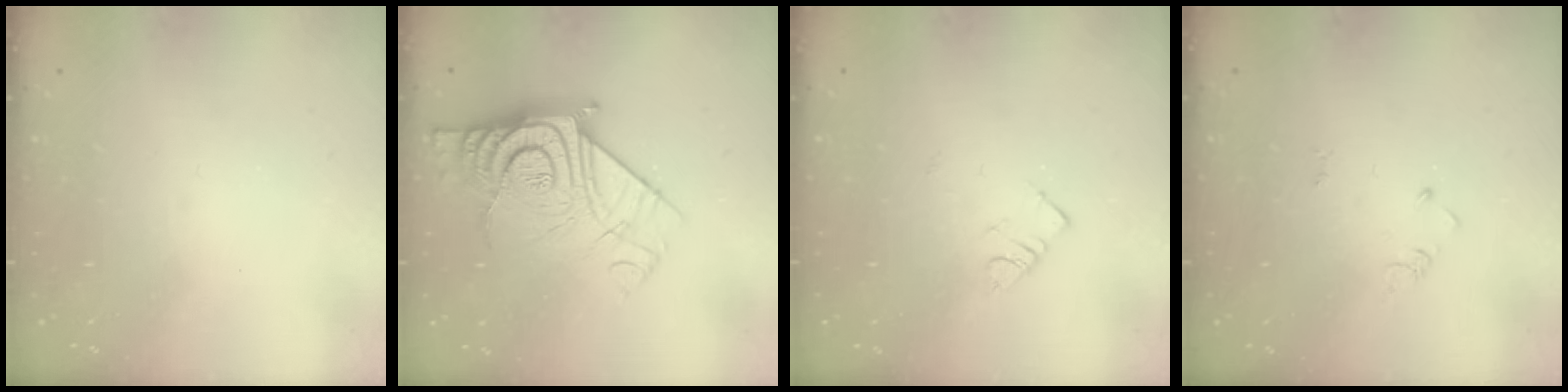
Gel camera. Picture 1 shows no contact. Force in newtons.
{"total": 16.9, "press": 16.9, "slide": 1.3}
{"total": 2.6, "press": 2.6, "slide": 0.4}
{"total": 2.4, "press": 2.4, "slide": 0.3}